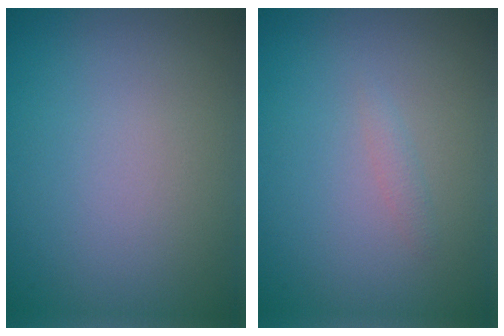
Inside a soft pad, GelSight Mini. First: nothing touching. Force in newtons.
{"total": 0.7, "press": 0.7, "slide": 0.0}